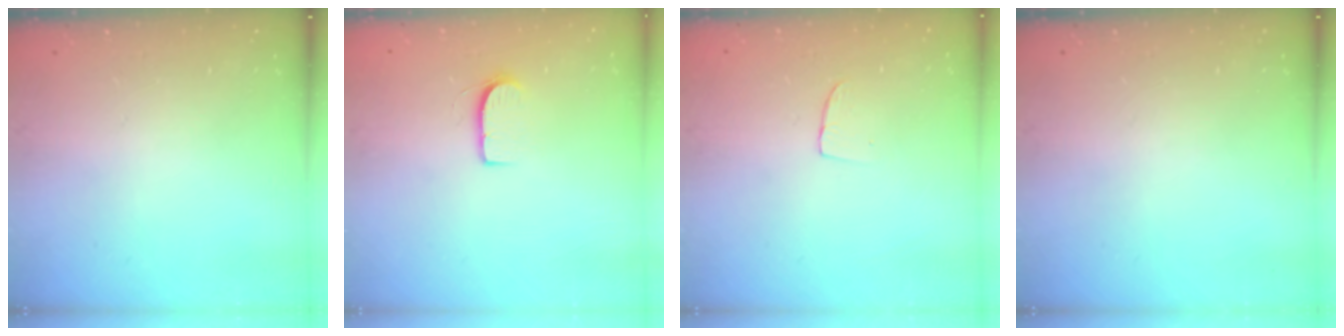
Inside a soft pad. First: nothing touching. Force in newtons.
{"total": 7.0, "press": 7.0, "slide": 0.5}
{"total": 2.9, "press": 2.9, "slide": 0.2}
{"total": 0.0}